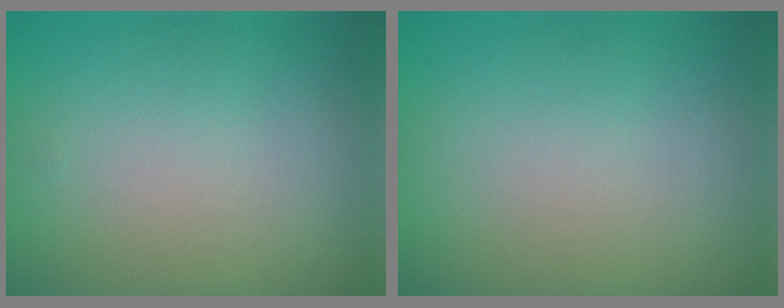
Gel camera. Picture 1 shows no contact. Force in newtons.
{"total": 0.0}